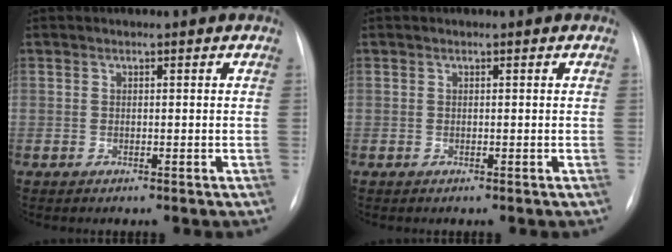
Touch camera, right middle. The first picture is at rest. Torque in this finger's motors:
{"motor_torque": [-0.27, 0.08, -0.02, 0.00]}